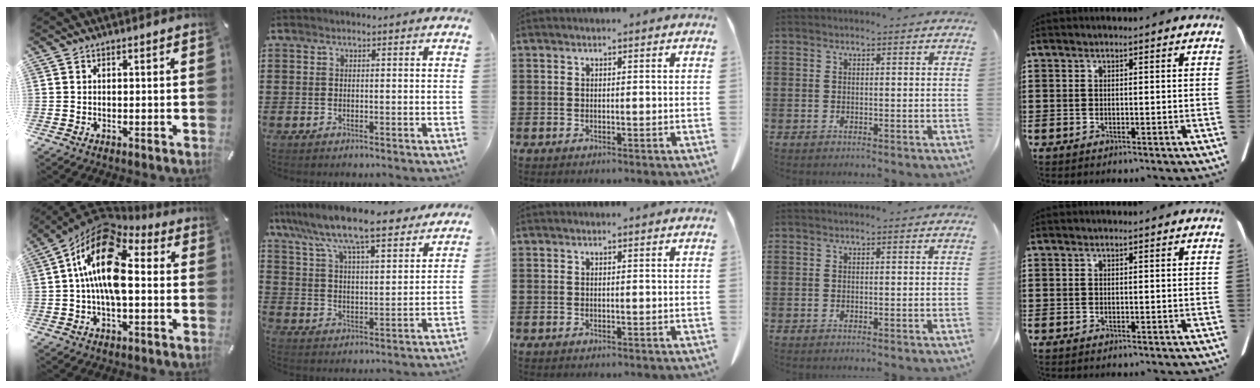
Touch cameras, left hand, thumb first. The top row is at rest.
{"thumb": {"total": 17.1, "force": [1.7, 9.0, 14.5], "torque": [-0.264, -0.008, 0.029]}, "index": {"total": 9.7, "force": [8.6, 0.8, 4.5], "torque": [-0.121, -0.046, 0.144]}}